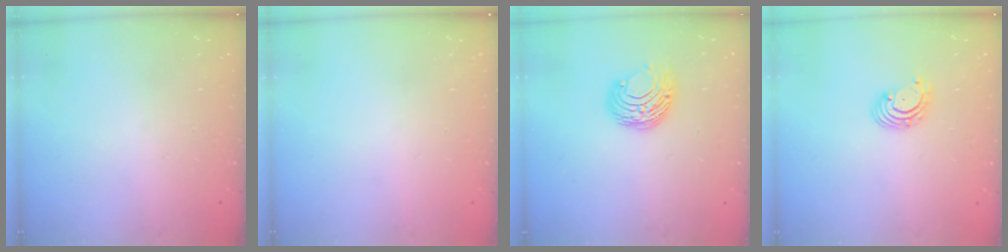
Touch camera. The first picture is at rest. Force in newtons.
{"total": 0.0}
{"total": 9.5, "press": 9.5, "slide": 0.6}
{"total": 2.9, "press": 2.9, "slide": 0.1}